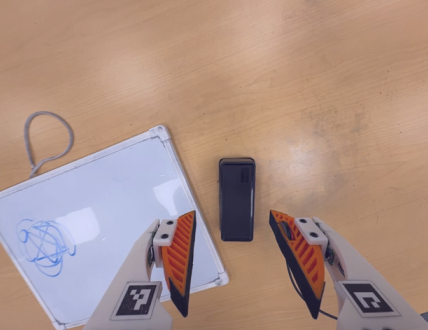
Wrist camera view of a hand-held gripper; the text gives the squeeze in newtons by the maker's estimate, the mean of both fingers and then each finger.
{"total": 0.0}